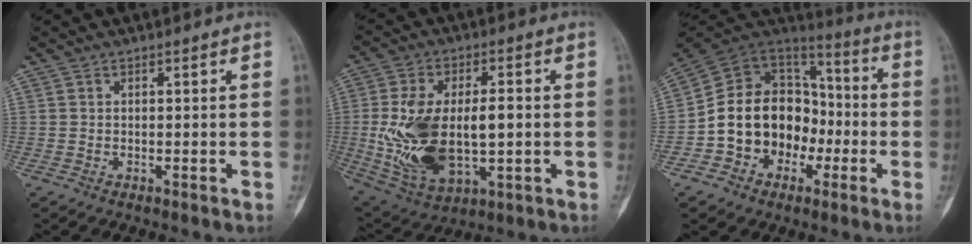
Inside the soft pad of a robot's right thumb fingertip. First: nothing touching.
{"total": 19.6, "force": [-1.1, 10.3, 16.6], "torque": [-0.310, 0.002, 0.001]}
{"total": 18.0, "force": [-4.5, 14.3, 10.0], "torque": [-0.115, 0.074, -0.076]}